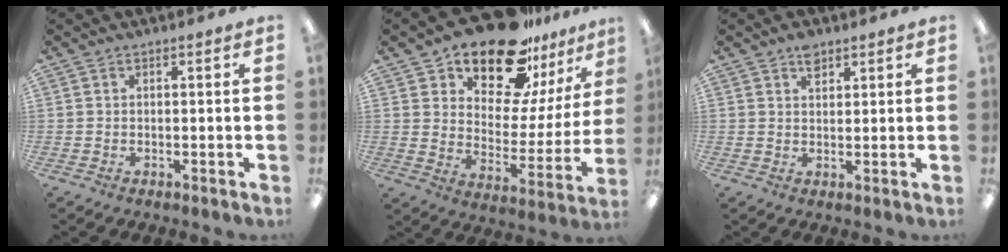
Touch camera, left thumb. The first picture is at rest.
{"total": 19.4, "force": [16.0, 8.1, 7.2], "torque": [-0.122, -0.125, 0.282]}
{"total": 3.4, "force": [2.3, 1.8, 1.7], "torque": [-0.022, -0.005, 0.040]}